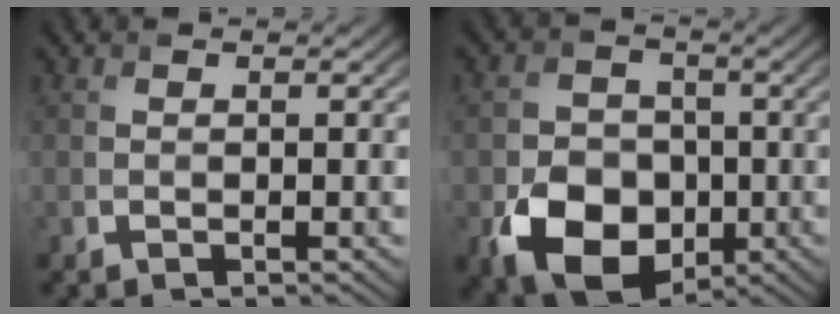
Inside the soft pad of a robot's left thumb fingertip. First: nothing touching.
{"total": 10.0, "force": [-3.3, 7.6, 5.5], "torque": [-0.116, -0.026, -0.063]}